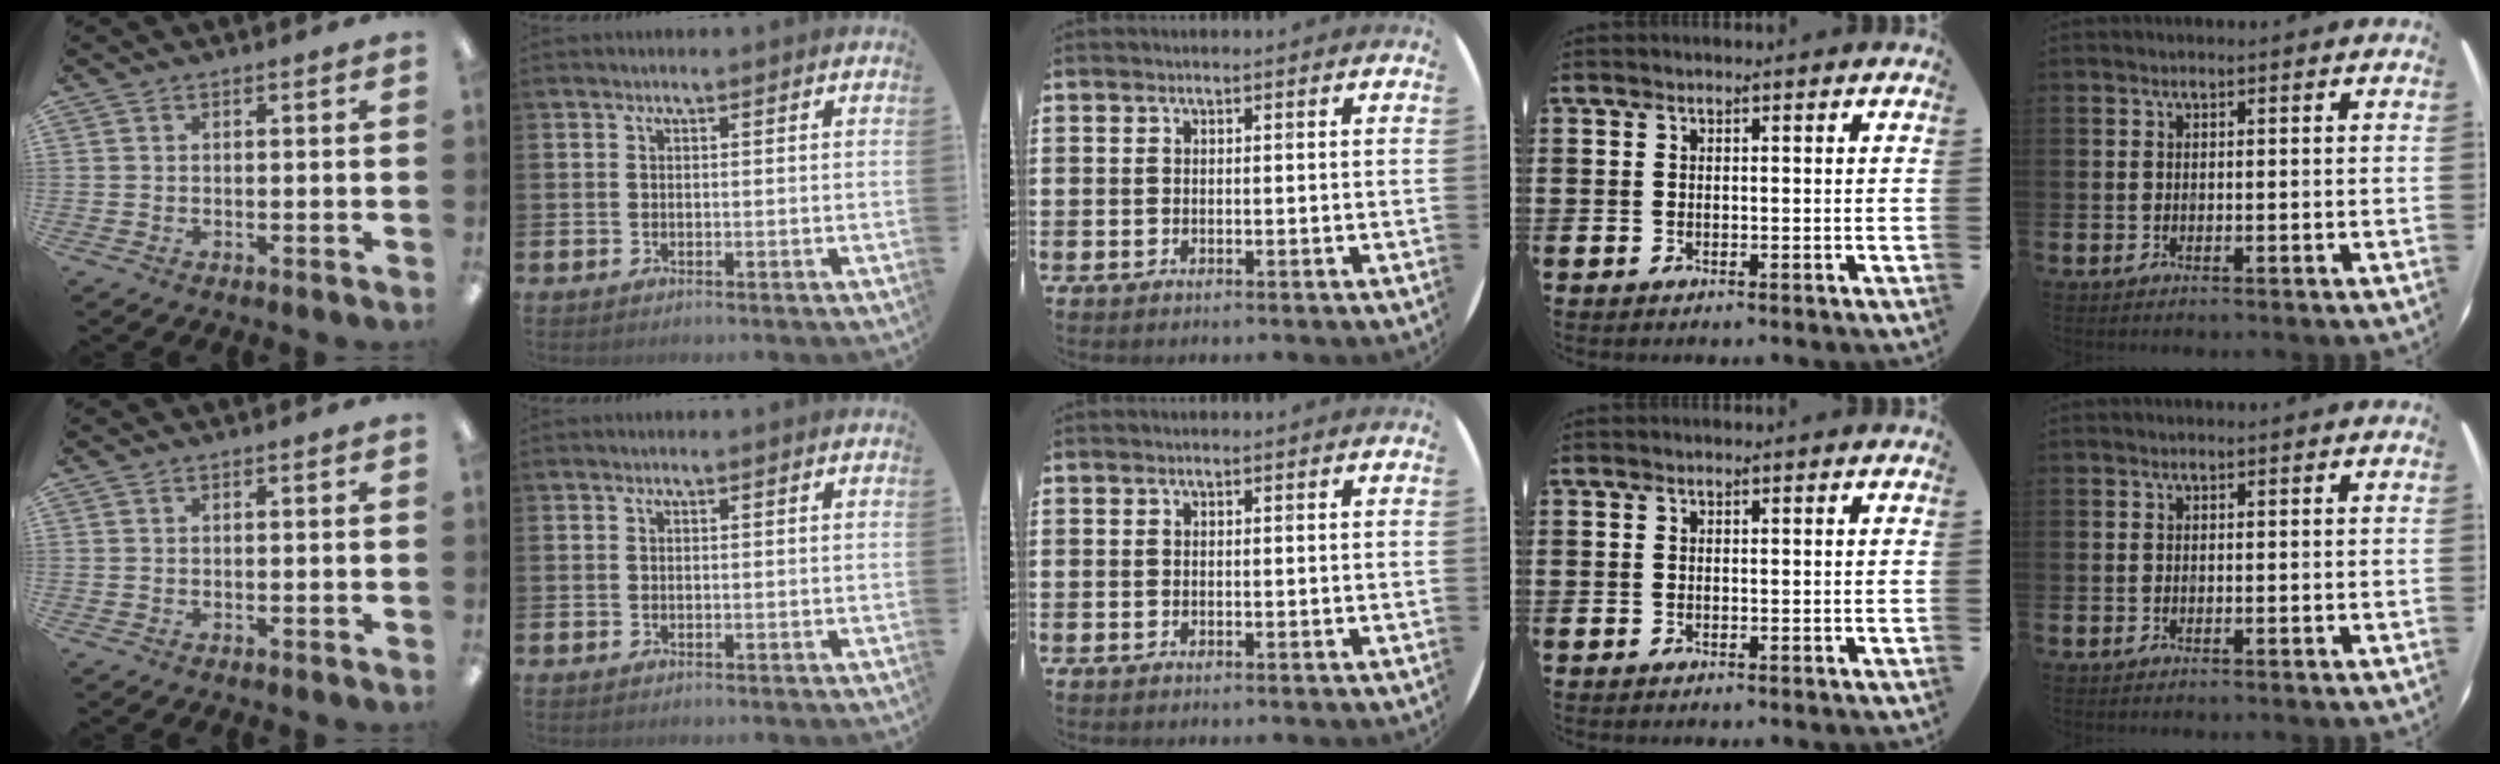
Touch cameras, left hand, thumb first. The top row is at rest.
{}